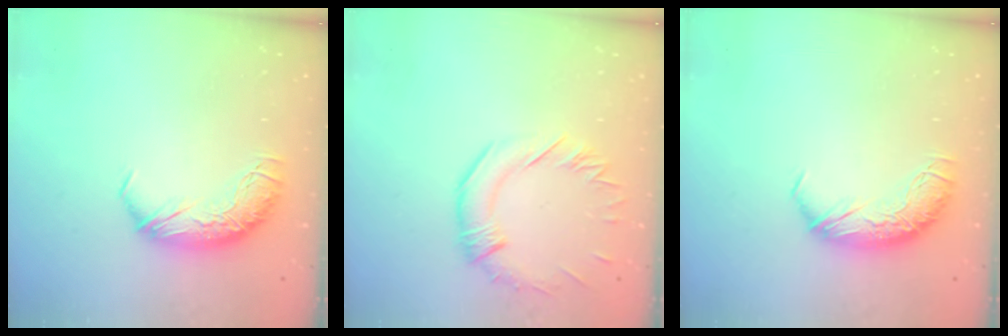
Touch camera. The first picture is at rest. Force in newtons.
{"total": 0.7, "press": 0.0, "slide": 0.7}
{"total": 0.0}